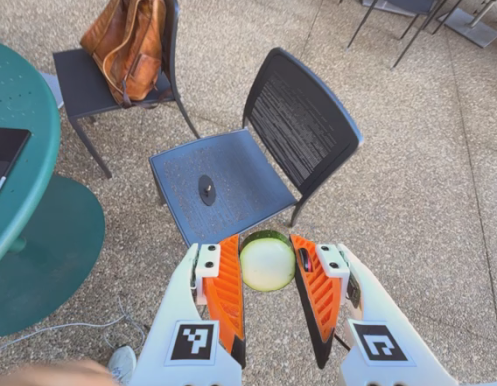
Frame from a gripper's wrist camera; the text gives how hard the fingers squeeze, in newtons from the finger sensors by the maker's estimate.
{"total": 11.6, "left": 11.4, "right": 11.8}